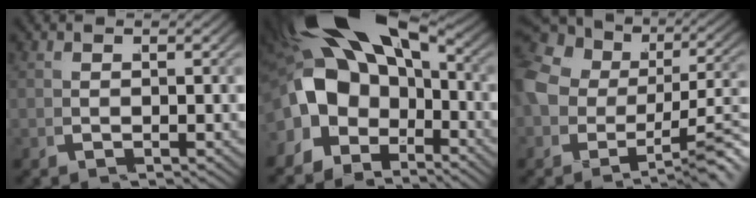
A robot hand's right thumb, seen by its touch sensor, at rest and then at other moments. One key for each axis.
{"total": 12.6, "fx": -0.1, "fy": 8.4, "fz": 9.4, "tx": -0.199, "ty": -0.022, "tz": 0.004}
{"total": 9.3, "fx": -1.7, "fy": 6.6, "fz": 6.2, "tx": -0.123, "ty": -0.009, "tz": -0.027}